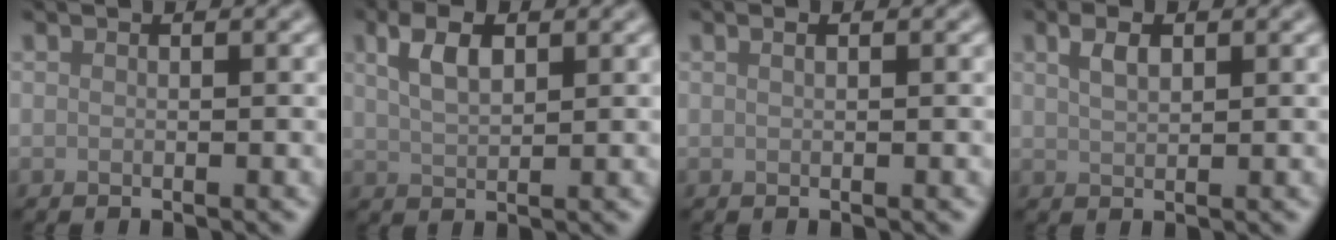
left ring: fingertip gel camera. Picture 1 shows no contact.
{"total": 3.5, "force": [1.4, 1.7, 2.7], "torque": [-0.058, 0.008, 0.028]}
{"total": 0.8, "force": [0.4, 0.3, 0.6], "torque": [-0.011, -0.002, 0.005]}
{"total": 2.1, "force": [0.9, 1.1, 1.6], "torque": [-0.036, 0.004, 0.020]}